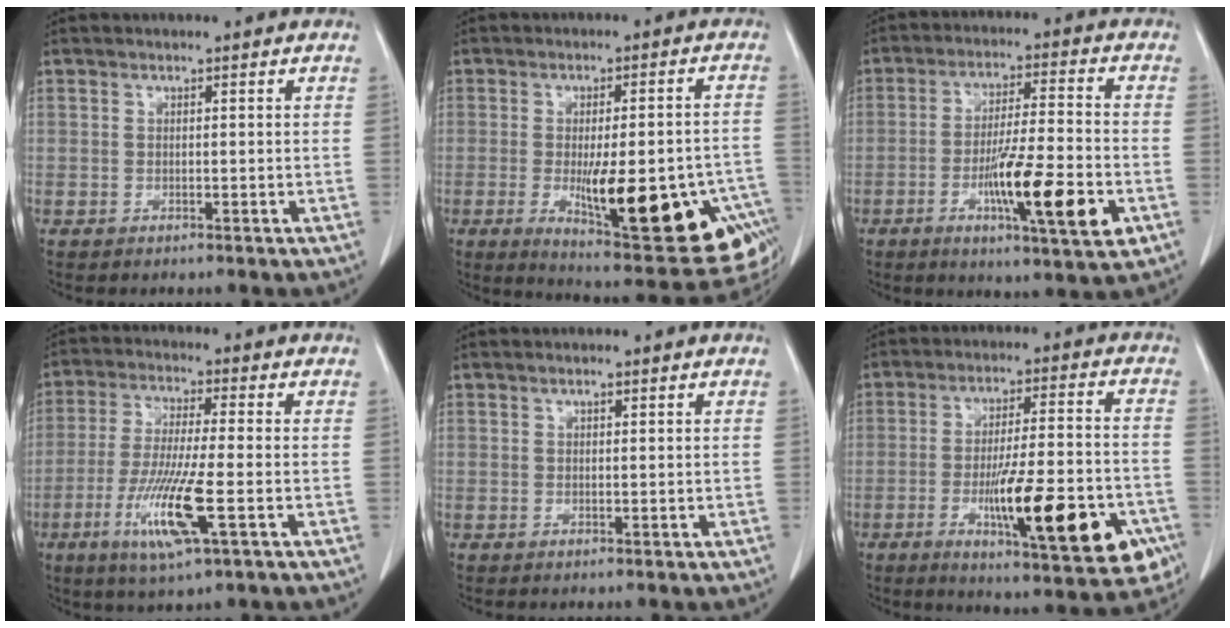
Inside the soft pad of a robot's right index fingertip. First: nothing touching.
{"total": 23.9, "force": [-7.8, 6.4, 21.7], "torque": [-0.225, -0.002, -0.089]}
{"total": 14.7, "force": [-5.0, 1.6, 13.8], "torque": [-0.229, -0.012, -0.079]}
{"total": 11.9, "force": [-4.2, 0.9, 11.0], "torque": [-0.225, -0.024, -0.078]}
{"total": 1.0, "force": [0.5, 0.5, 0.7], "torque": [-0.017, 0.000, 0.010]}
{"total": 20.5, "force": [-7.5, 4.2, 18.6], "torque": [-0.240, -0.002, -0.097]}